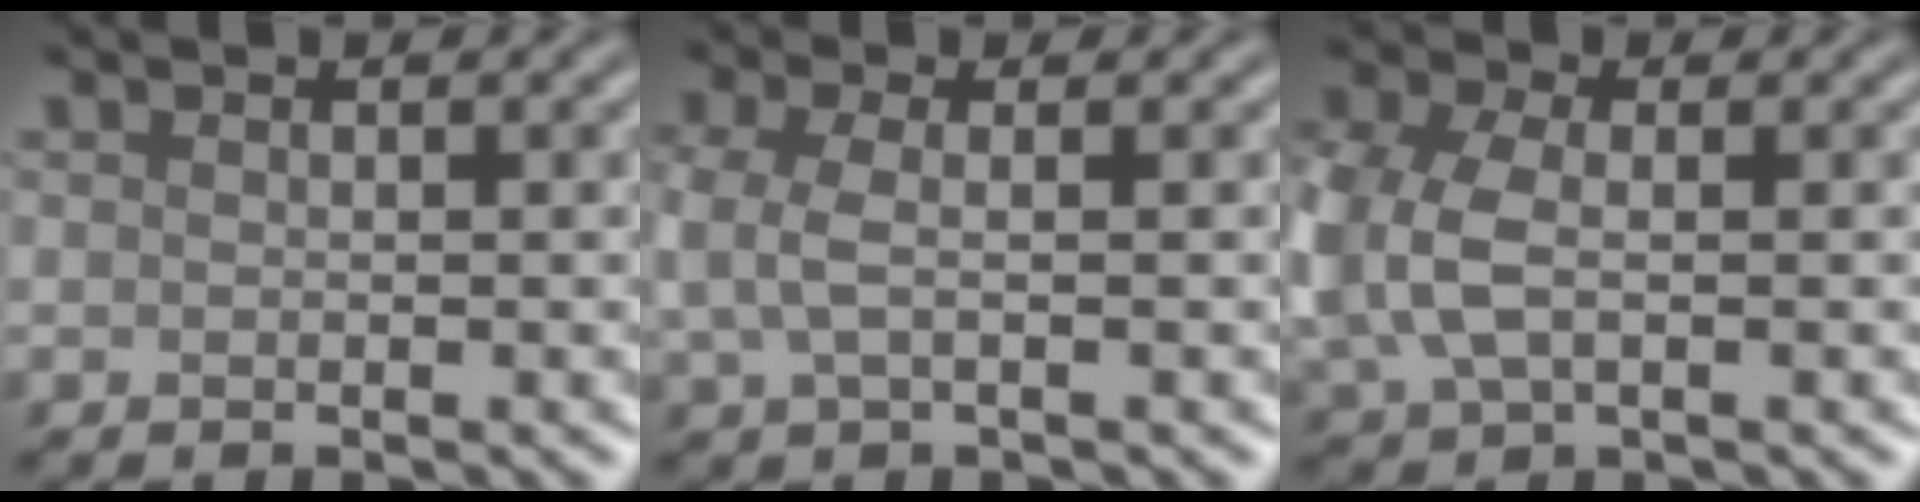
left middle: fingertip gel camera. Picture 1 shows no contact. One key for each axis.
{"total": 2.8, "fx": 0.2, "fy": 1.3, "fz": 2.4, "tx": -0.061, "ty": 0.004, "tz": -0.002}
{"total": 6.3, "fx": -0.2, "fy": 4.2, "fz": 4.8, "tx": -0.139, "ty": 0.000, "tz": -0.010}